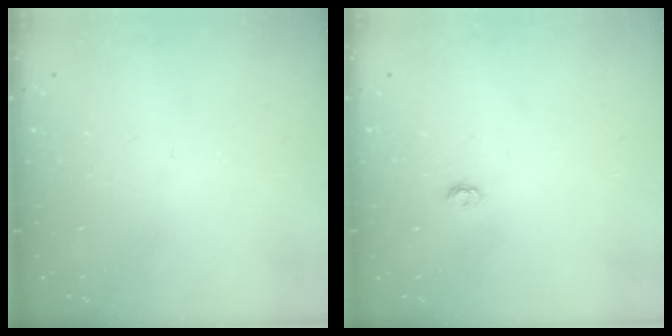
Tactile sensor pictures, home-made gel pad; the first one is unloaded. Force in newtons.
{"total": 2.9, "press": 2.9, "slide": 0.4}